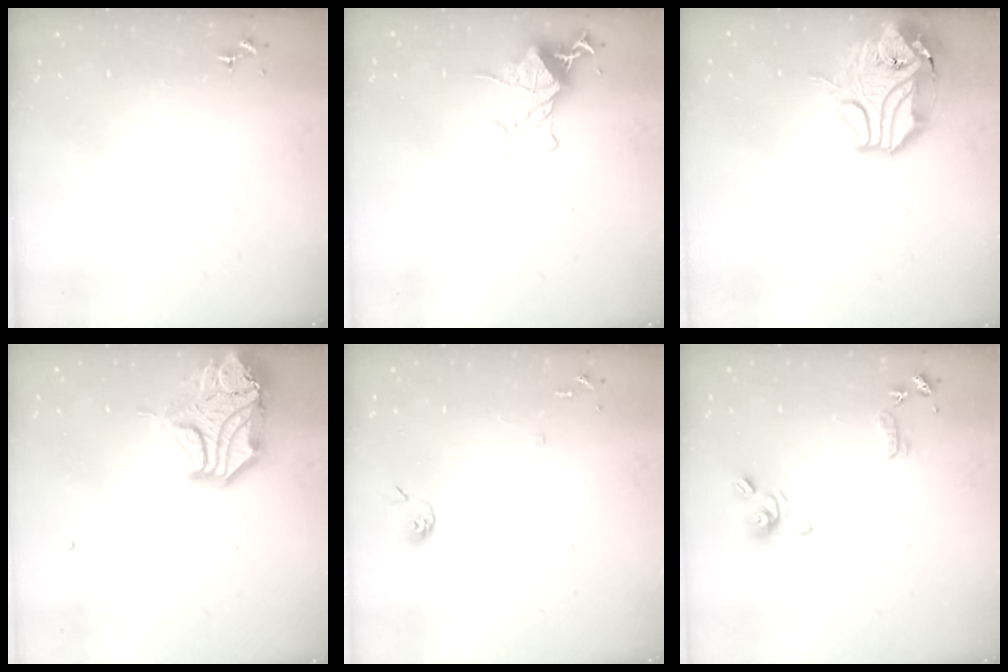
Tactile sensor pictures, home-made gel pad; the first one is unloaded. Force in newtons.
{"total": 11.3, "press": 11.3, "slide": 0.9}
{"total": 16.2, "press": 16.1, "slide": 2.2}
{"total": 18.1, "press": 17.9, "slide": 2.5}
{"total": 6.6, "press": 6.6, "slide": 0.6}
{"total": 9.8, "press": 9.7, "slide": 1.7}